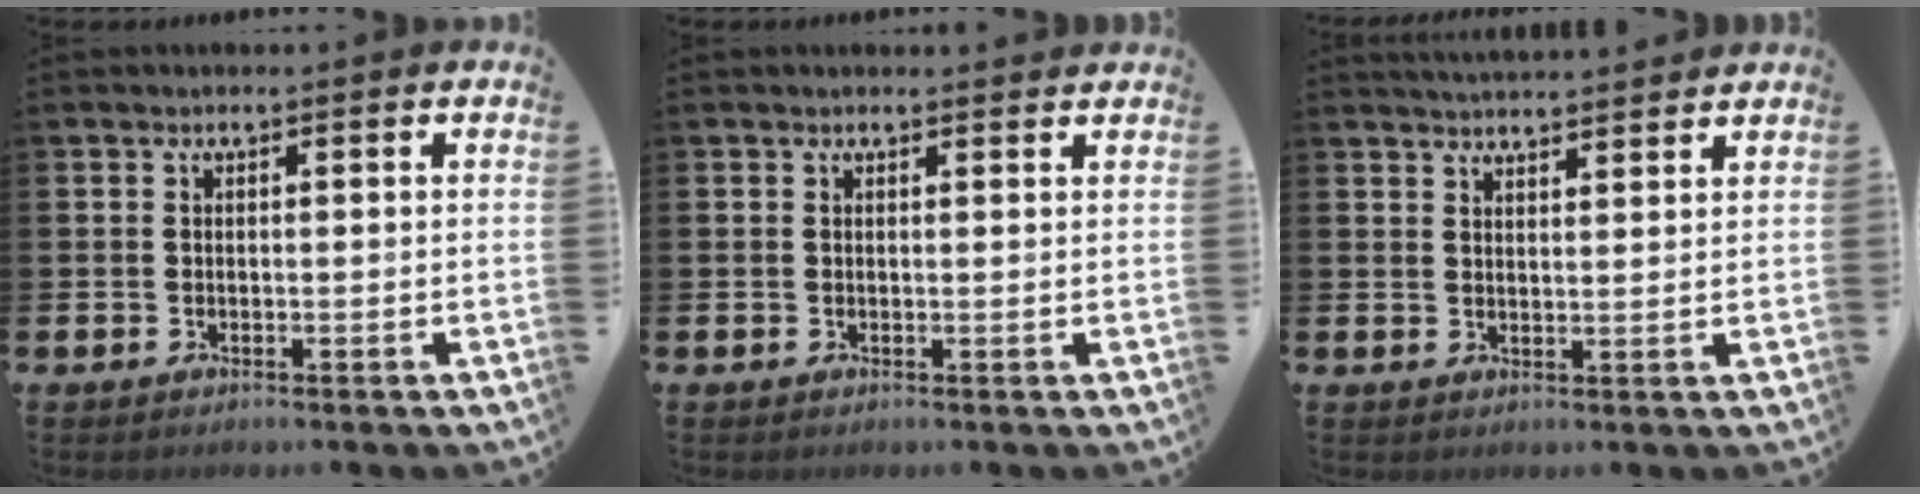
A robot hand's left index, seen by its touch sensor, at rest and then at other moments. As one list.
[{"total": 0.7, "force": [0.6, 0.1, 0.1], "torque": [0.004, -0.003, 0.010]}, {"total": 3.5, "force": [3.5, -0.1, 0.0], "torque": [-0.007, -0.019, 0.064]}]